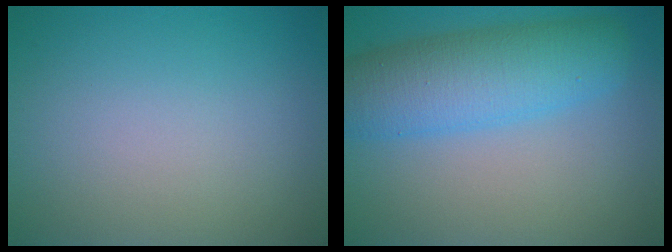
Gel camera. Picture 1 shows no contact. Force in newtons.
{"total": 7.4, "press": 7.4, "slide": 0.3}